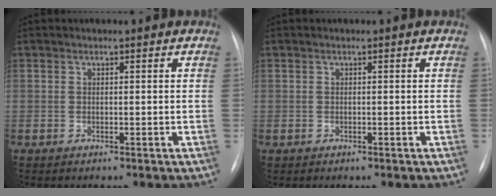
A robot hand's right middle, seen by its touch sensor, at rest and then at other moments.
{"total": 0.0}